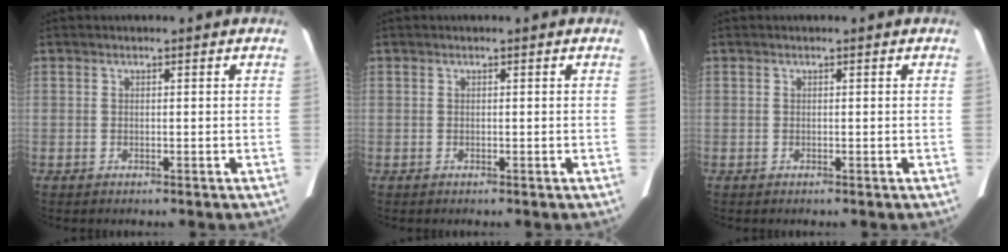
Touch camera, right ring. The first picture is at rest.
{"total": 0.0}
{"total": 0.0}